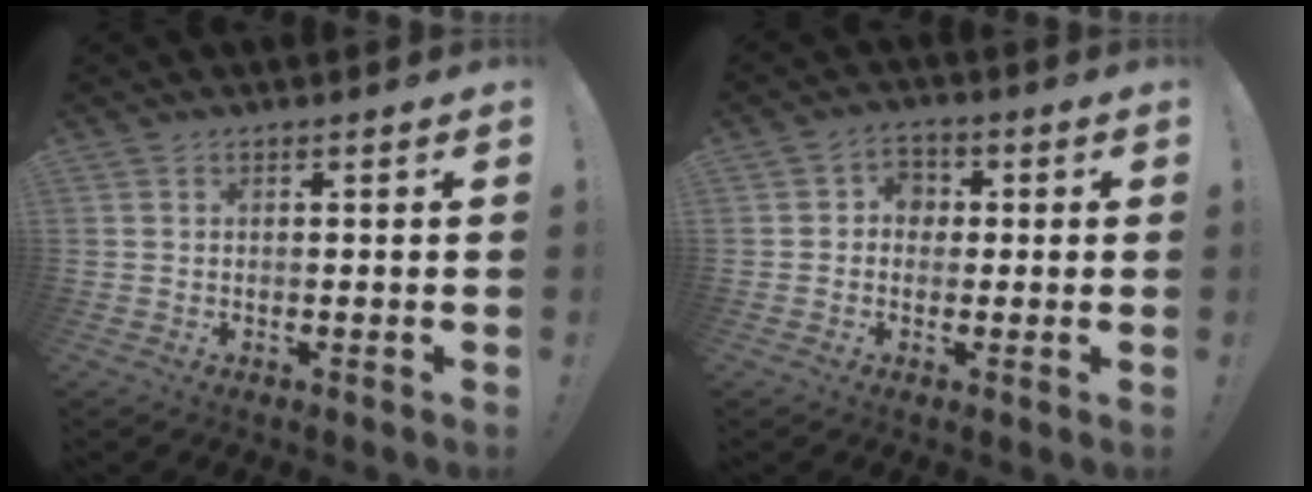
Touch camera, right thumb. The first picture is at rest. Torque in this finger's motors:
{"motor_torque": [0.01, 0.30, 0.30, -0.15, 0.10]}